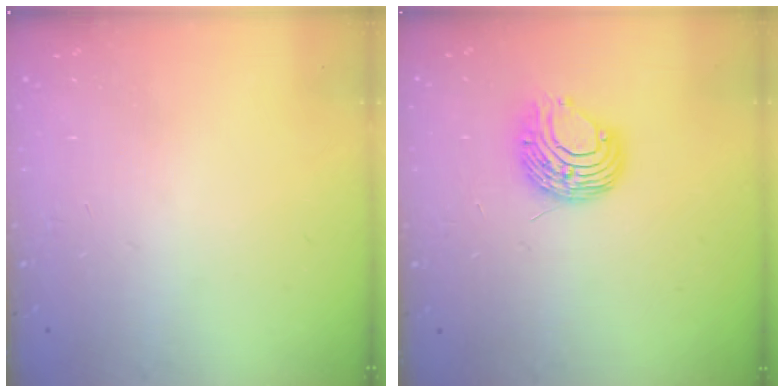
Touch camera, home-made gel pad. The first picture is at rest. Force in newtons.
{"total": 8.9, "press": 8.9, "slide": 0.7}